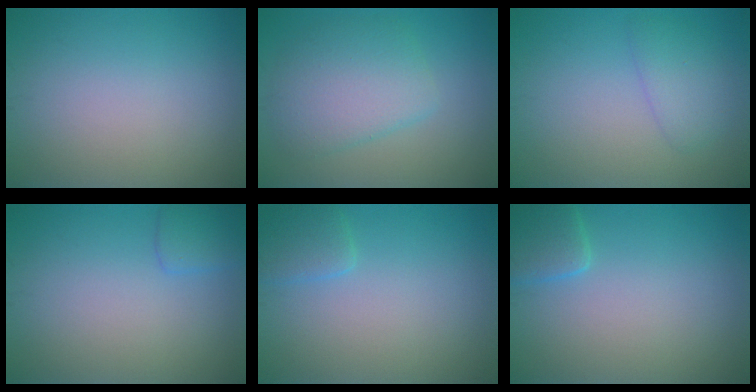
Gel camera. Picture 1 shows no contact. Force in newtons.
{"total": 5.0, "press": 5.0, "slide": 0.2}
{"total": 2.2, "press": 2.2, "slide": 0.1}
{"total": 1.7, "press": 1.7, "slide": 0.1}
{"total": 1.8, "press": 1.8, "slide": 0.2}
{"total": 2.4, "press": 2.4, "slide": 0.1}